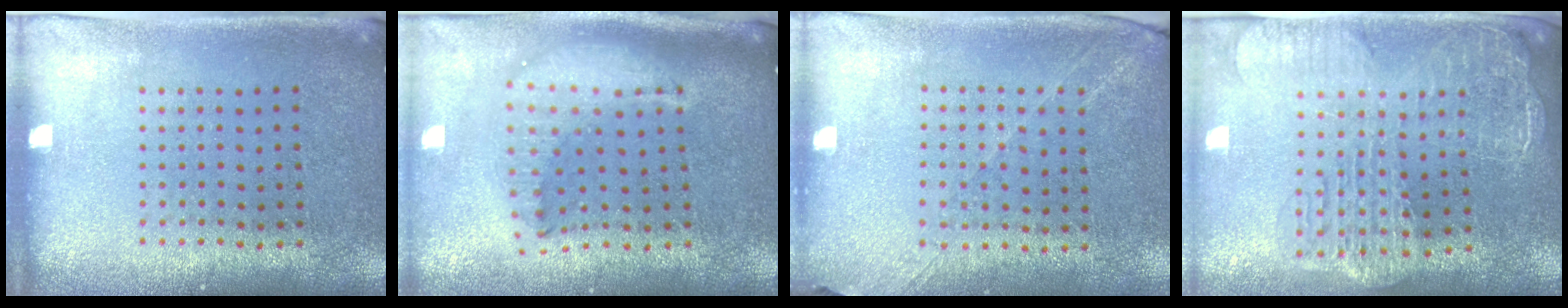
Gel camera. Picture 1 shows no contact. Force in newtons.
{"total": 2.2, "press": 1.7, "slide": 1.4}
{"total": 1.3, "press": 1.2, "slide": 0.5}
{"total": 2.9, "press": 2.4, "slide": 1.7}